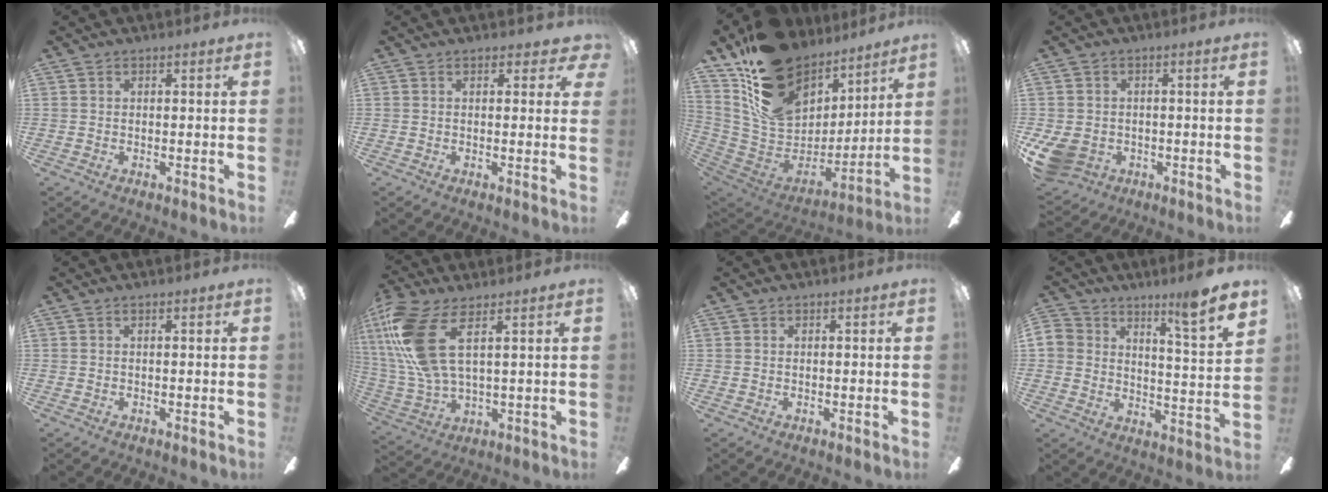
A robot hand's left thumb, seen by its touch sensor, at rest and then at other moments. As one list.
[{"total": 2.0, "force": [1.0, 1.4, 1.1], "torque": [-0.006, -0.001, 0.015]}, {"total": 22.1, "force": [13.8, 14.3, 9.8], "torque": [-0.175, -0.082, 0.268]}, {"total": 7.9, "force": [-3.0, 6.1, 4.0], "torque": [-0.092, 0.014, -0.055]}, {"total": 0.0}, {"total": 16.9, "force": [6.5, 6.8, 14.1], "torque": [-0.315, -0.022, 0.113]}, {"total": 0.0}, {"total": 10.9, "force": [8.4, 3.1, 6.2], "torque": [-0.093, -0.057, 0.146]}]